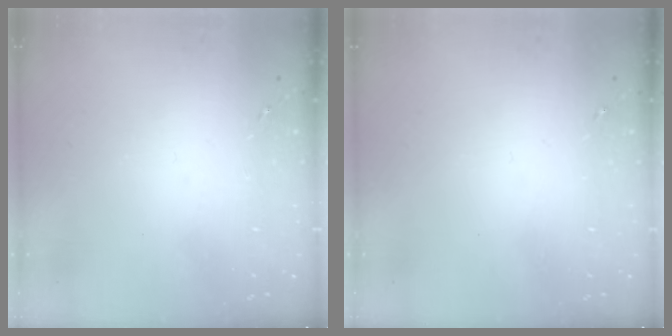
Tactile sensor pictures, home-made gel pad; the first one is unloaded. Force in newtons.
{"total": 0.0}